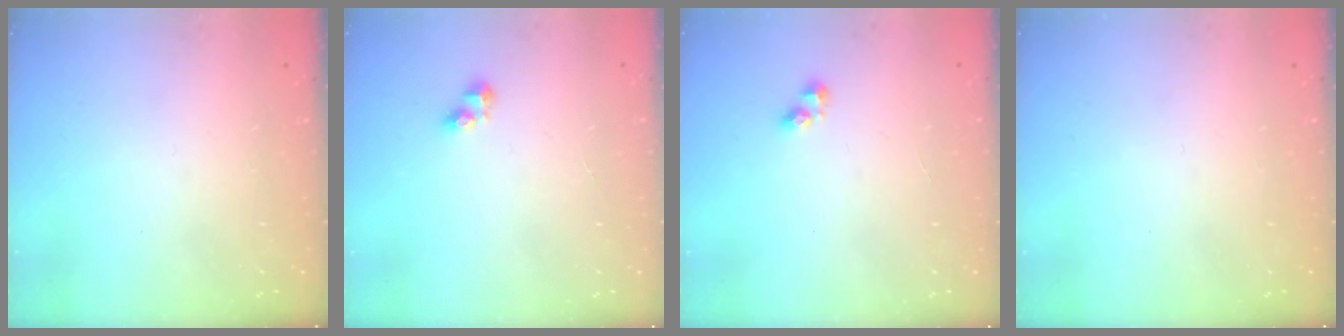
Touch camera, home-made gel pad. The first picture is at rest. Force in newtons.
{"total": 2.9, "press": 2.9, "slide": 0.4}
{"total": 2.9, "press": 2.9, "slide": 0.4}
{"total": 0.0}